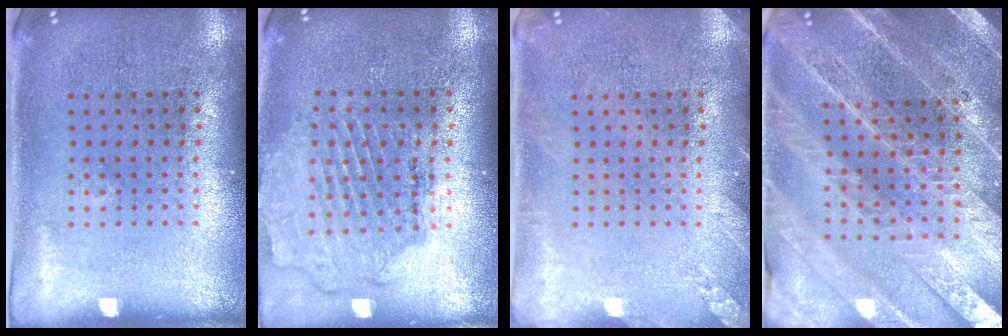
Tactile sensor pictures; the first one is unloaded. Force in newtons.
{"total": 1.6, "press": 1.5, "slide": 0.4}
{"total": 1.4, "press": 1.4, "slide": 0.2}
{"total": 4.4, "press": 4.0, "slide": 2.0}